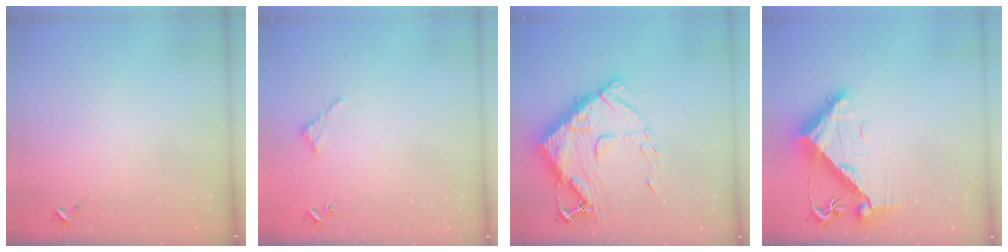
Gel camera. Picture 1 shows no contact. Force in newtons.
{"total": 2.6, "press": 2.6, "slide": 0.2}
{"total": 17.4, "press": 17.4, "slide": 1.6}
{"total": 10.5, "press": 10.4, "slide": 1.3}